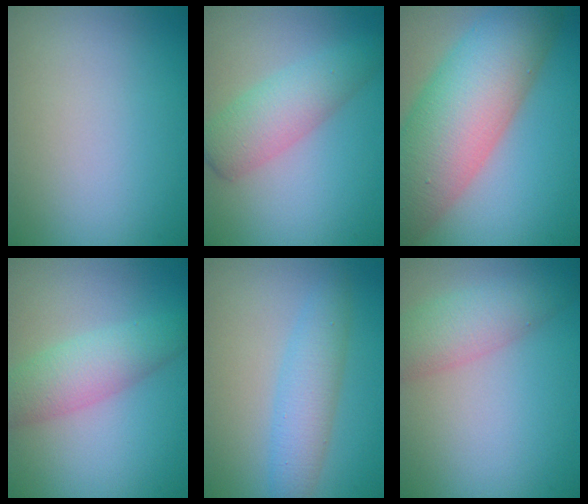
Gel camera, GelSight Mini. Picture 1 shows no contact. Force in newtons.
{"total": 4.5, "press": 4.5, "slide": 0.1}
{"total": 13.2, "press": 13.2, "slide": 0.5}
{"total": 4.5, "press": 4.5, "slide": 0.0}
{"total": 3.7, "press": 3.7, "slide": 0.0}
{"total": 4.3, "press": 4.3, "slide": 0.1}